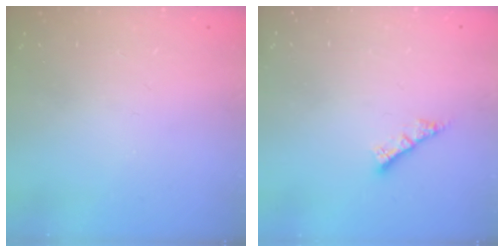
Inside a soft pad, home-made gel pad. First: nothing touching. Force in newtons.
{"total": 3.6, "press": 3.6, "slide": 0.1}